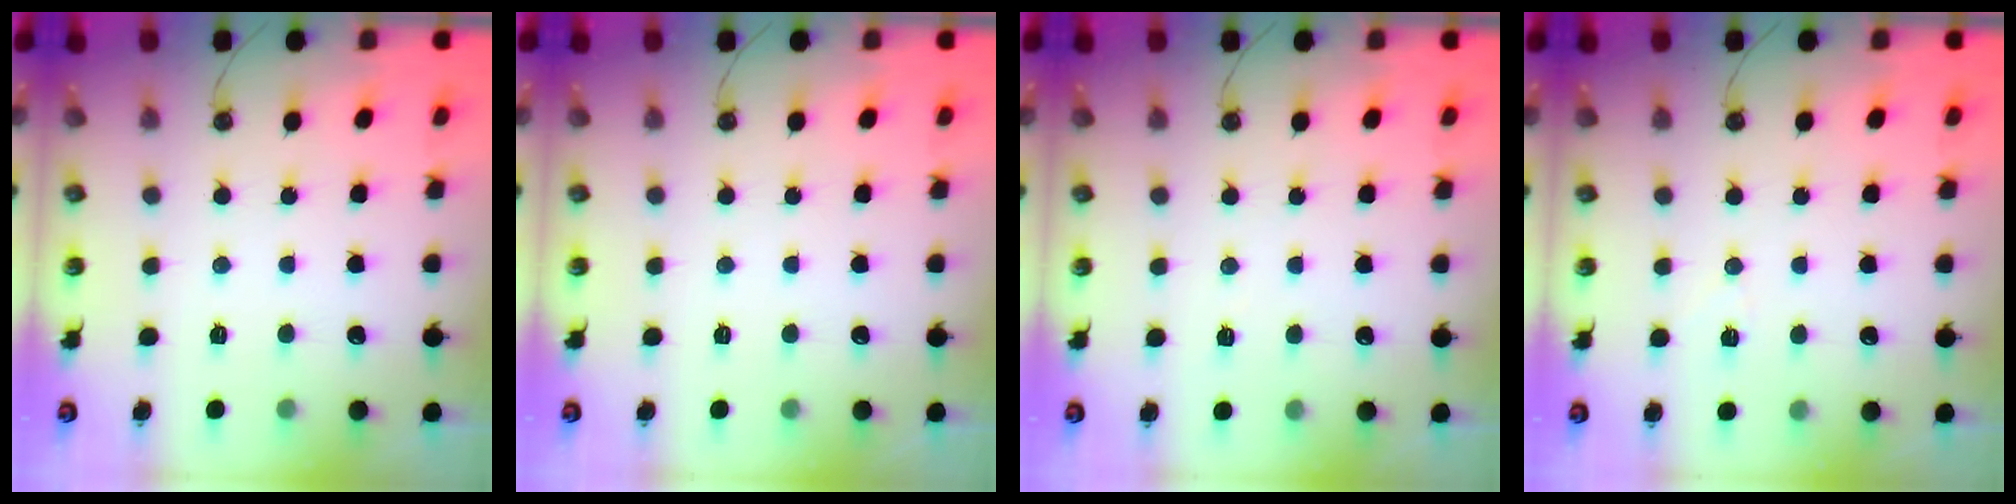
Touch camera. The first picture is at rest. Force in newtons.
{"total": 0.0}
{"total": 2.0, "press": 0.8, "slide": 1.8}
{"total": 4.2, "press": 4.1, "slide": 0.6}